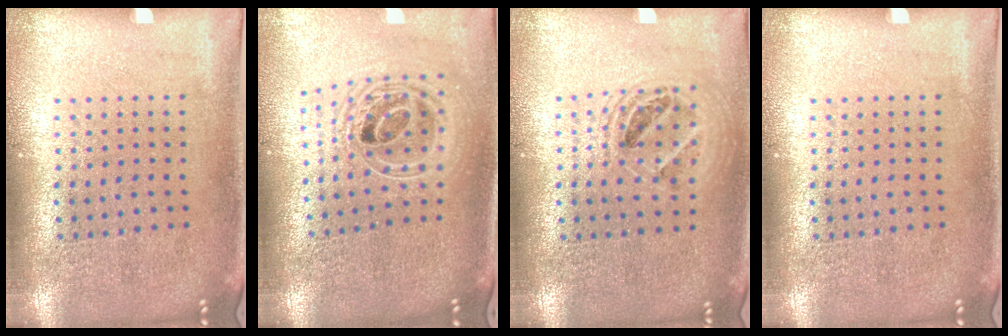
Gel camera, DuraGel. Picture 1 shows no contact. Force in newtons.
{"total": 2.1, "press": 1.6, "slide": 1.3}
{"total": 1.4, "press": 1.3, "slide": 0.6}
{"total": 0.0}